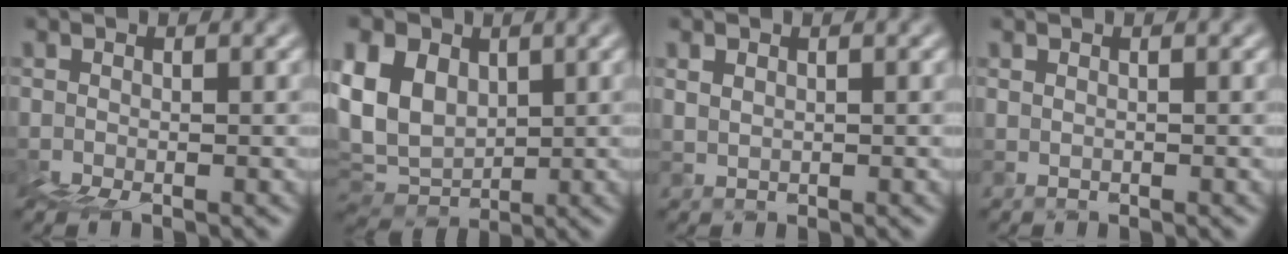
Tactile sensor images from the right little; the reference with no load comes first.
{"total": 7.8, "force": [4.1, 5.4, 3.9], "torque": [-0.107, 0.034, 0.074]}
{"total": 1.8, "force": [1.5, -0.4, -0.9], "torque": [0.026, 0.008, 0.034]}
{"total": 1.2, "force": [0.8, -0.3, -0.7], "torque": [0.022, 0.002, 0.021]}